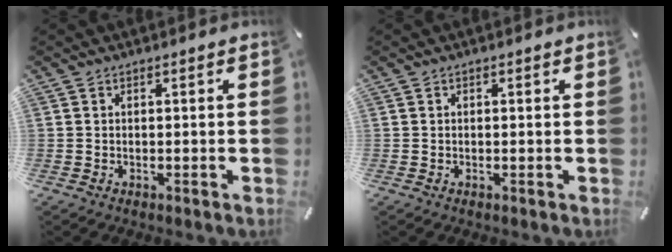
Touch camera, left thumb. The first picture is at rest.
{"total": 0.0}